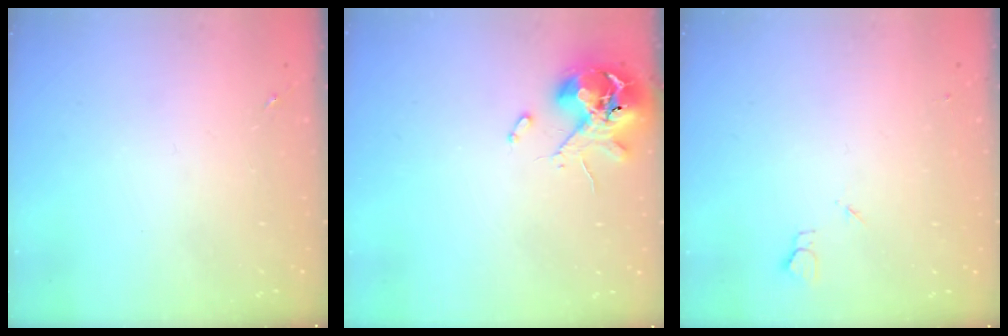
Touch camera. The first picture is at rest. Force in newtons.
{"total": 10.7, "press": 10.6, "slide": 1.4}
{"total": 2.7, "press": 2.6, "slide": 0.3}